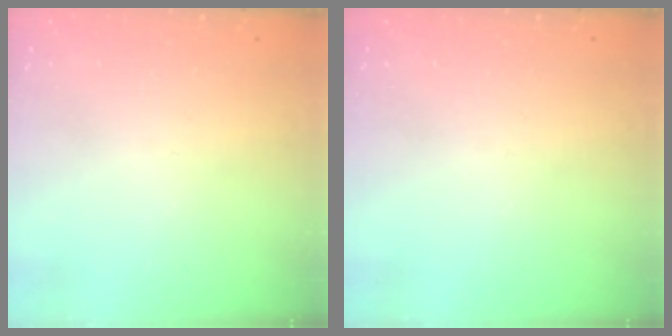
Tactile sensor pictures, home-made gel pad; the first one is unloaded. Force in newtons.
{"total": 0.0}